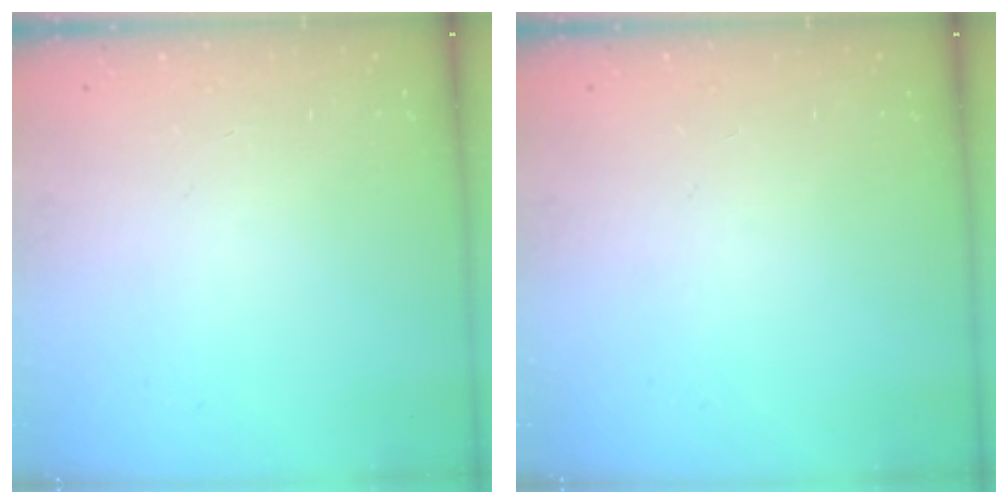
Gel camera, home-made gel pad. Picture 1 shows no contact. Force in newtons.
{"total": 0.0}